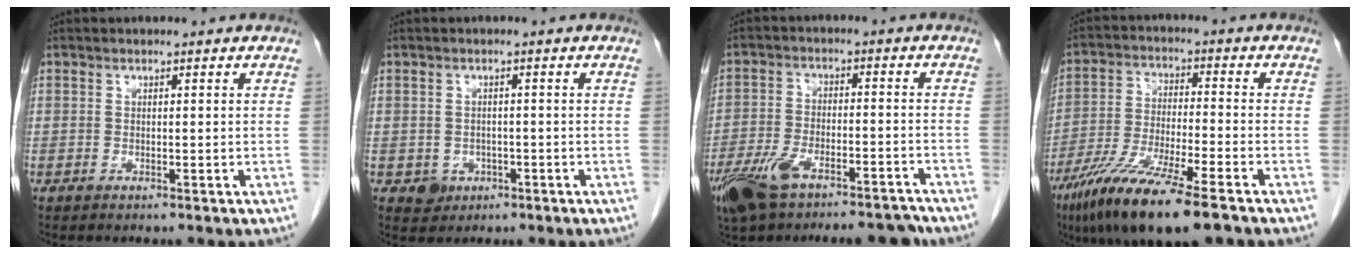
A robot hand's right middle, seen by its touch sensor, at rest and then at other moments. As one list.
[{"total": 2.8, "force": [-1.1, 2.4, 0.7], "torque": [-0.008, 0.006, -0.009]}, {"total": 14.1, "force": [-11.0, 4.5, 7.4], "torque": [-0.135, 0.009, -0.180]}, {"total": 13.8, "force": [-9.2, 1.1, 10.3], "torque": [-0.203, -0.040, -0.167]}]